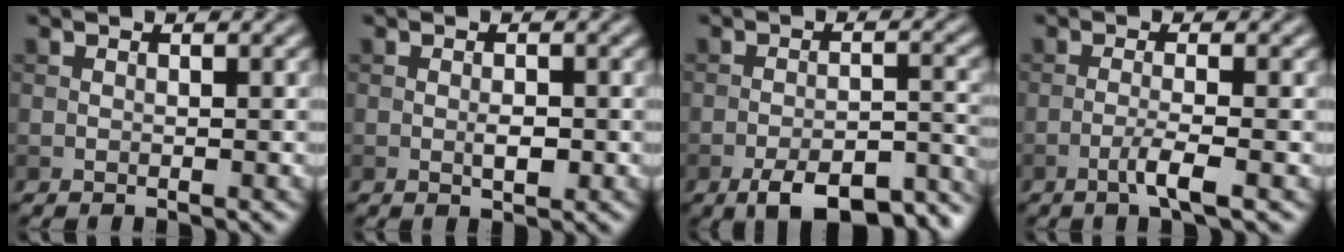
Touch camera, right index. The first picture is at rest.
{"total": 1.5, "force": [-0.3, 0.6, 1.3], "torque": [-0.023, -0.001, -0.005]}
{"total": 9.0, "force": [-6.5, 3.0, 5.5], "torque": [-0.077, -0.008, -0.096]}
{"total": 2.5, "force": [-1.1, 0.2, 2.3], "torque": [-0.039, 0.007, -0.031]}